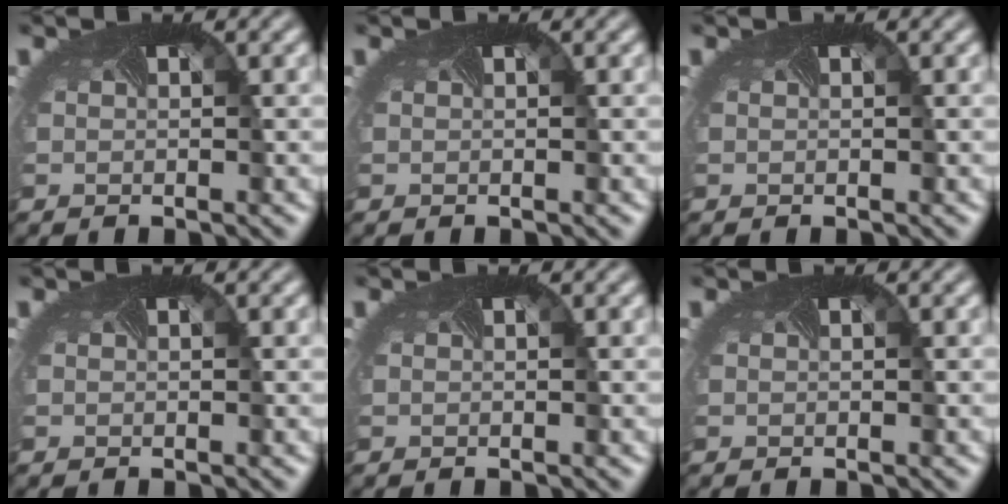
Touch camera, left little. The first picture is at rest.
{"total": 0.0}
{"total": 0.0}
{"total": 0.0}
{"total": 0.0}
{"total": 0.0}